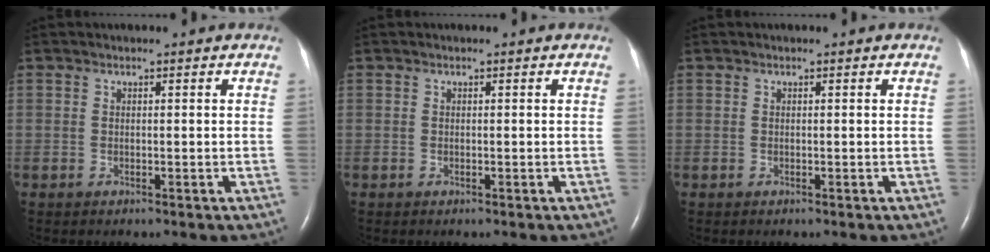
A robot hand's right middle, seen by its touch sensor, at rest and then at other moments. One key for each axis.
{"total": 0.0}
{"total": 0.0}